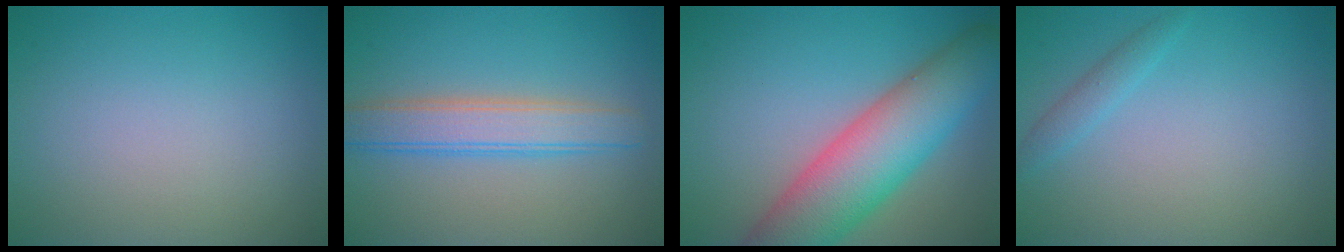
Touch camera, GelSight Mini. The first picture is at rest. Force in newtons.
{"total": 4.3, "press": 4.3, "slide": 0.2}
{"total": 9.7, "press": 9.7, "slide": 0.4}
{"total": 1.3, "press": 1.3, "slide": 0.1}